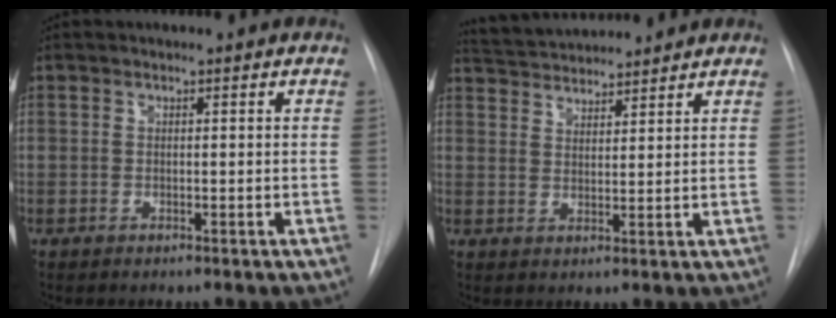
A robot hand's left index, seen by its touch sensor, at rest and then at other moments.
{"total": 8.9, "force": [8.6, 1.0, 2.0], "torque": [-0.042, 0.028, 0.141]}